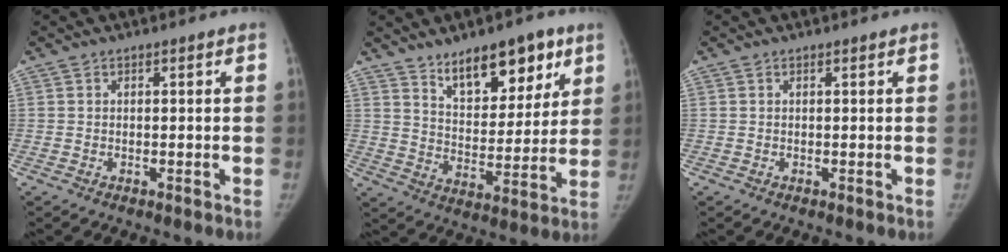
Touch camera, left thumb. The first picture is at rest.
{"total": 15.0, "force": [9.4, 7.2, 9.3], "torque": [-0.085, -0.054, 0.155]}
{"total": 0.0}